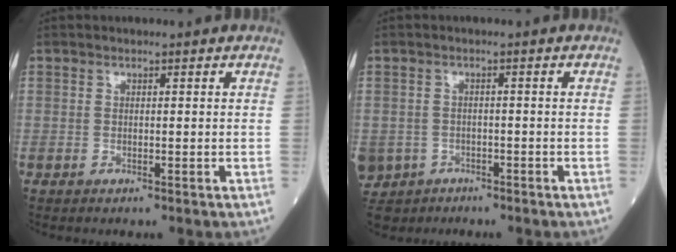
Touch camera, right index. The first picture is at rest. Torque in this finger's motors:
{"motor_torque": [0.82, -0.65, 0.70, 0.18]}